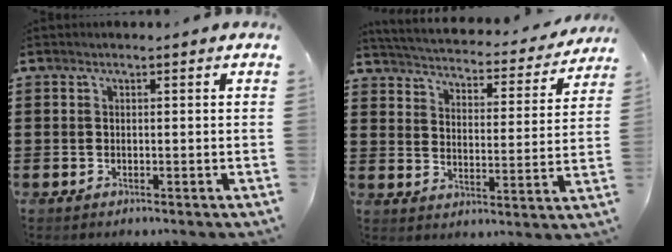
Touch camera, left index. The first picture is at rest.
{"total": 3.0, "force": [3.0, 0.0, 0.3], "torque": [-0.028, -0.030, 0.042]}